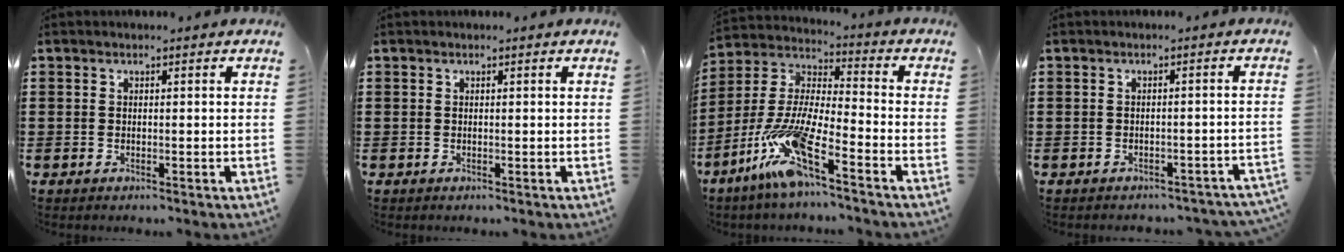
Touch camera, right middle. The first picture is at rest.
{"total": 0.0}
{"total": 12.9, "force": [-9.1, 0.6, 9.1], "torque": [-0.214, -0.016, -0.187]}
{"total": 1.6, "force": [-1.6, 0.2, 0.2], "torque": [-0.008, 0.000, -0.034]}